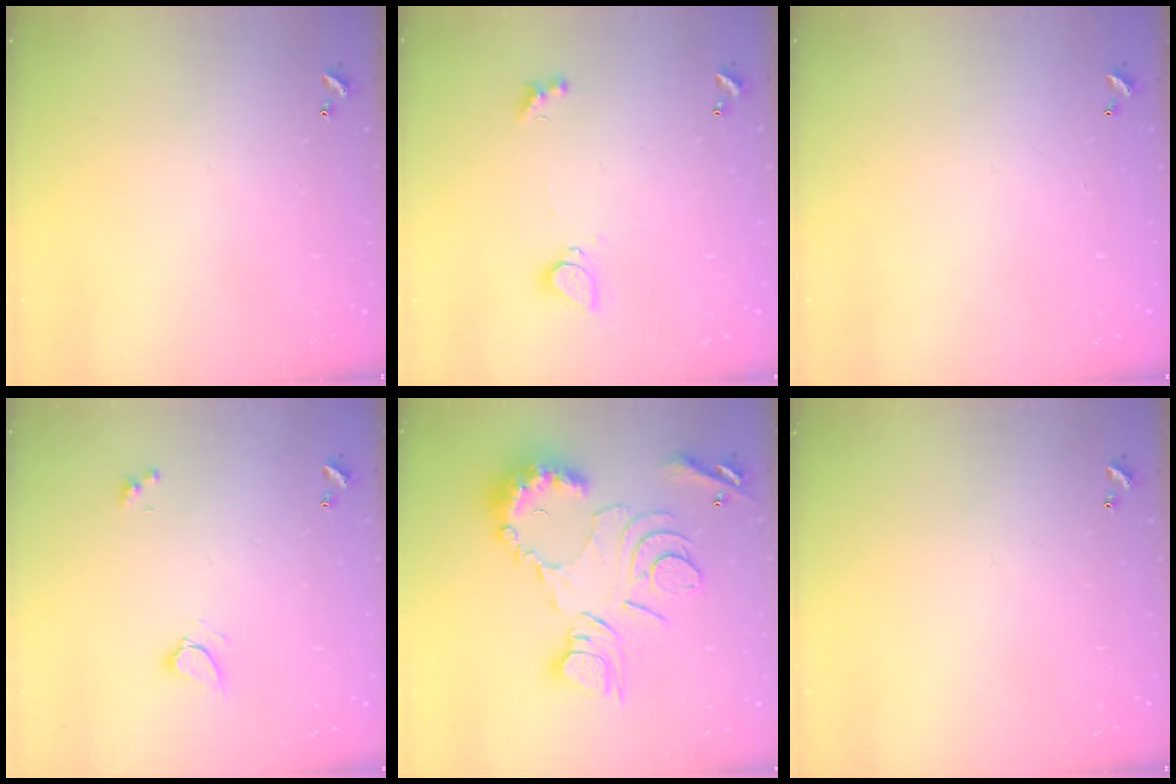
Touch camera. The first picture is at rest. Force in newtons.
{"total": 1.3, "press": 1.2, "slide": 0.4}
{"total": 2.7, "press": 2.7, "slide": 0.1}
{"total": 2.6, "press": 2.5, "slide": 0.5}
{"total": 18.4, "press": 18.3, "slide": 1.7}
{"total": 0.0}